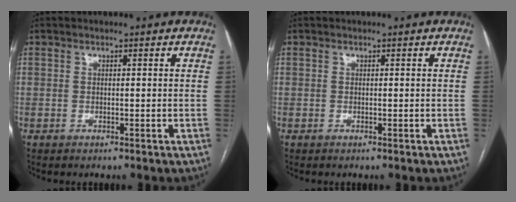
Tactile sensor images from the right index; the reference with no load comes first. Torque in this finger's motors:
{"motor_torque": [0.00, 0.00, 0.00, 0.00]}